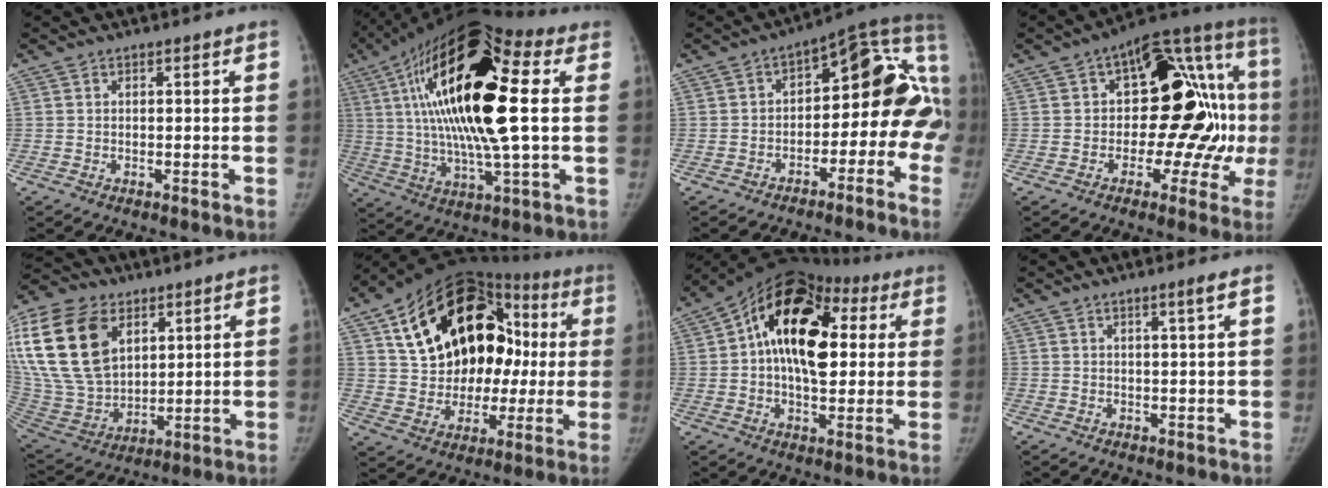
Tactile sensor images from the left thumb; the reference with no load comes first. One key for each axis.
{"total": 26.6, "fx": 4.5, "fy": 8.2, "fz": 24.9, "tx": -0.473, "ty": 0.005, "tz": 0.059}
{"total": 19.1, "fx": -5.5, "fy": 10.7, "fz": 14.9, "tx": -0.164, "ty": 0.099, "tz": -0.077}
{"total": 24.6, "fx": -0.1, "fy": 12.9, "fz": 21.0, "tx": -0.231, "ty": 0.043, "tz": -0.004}
{"total": 28.1, "fx": 10.4, "fy": 18.5, "fz": 18.3, "tx": -0.400, "ty": 0.002, "tz": 0.212}
{"total": 26.9, "fx": 5.7, "fy": 17.5, "fz": 19.6, "tx": -0.262, "ty": 0.045, "tz": 0.097}
{"total": 20.6, "fx": 3.8, "fy": 12.4, "fz": 16.0, "tx": -0.228, "ty": 0.024, "tz": 0.046}
{"total": 1.7, "fx": 0.9, "fy": -0.5, "fz": 1.4, "tx": -0.027, "ty": -0.008, "tz": 0.018}